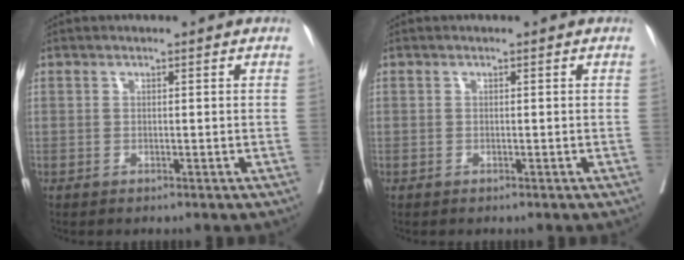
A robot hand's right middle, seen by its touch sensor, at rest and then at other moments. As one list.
[{"total": 0.0}]